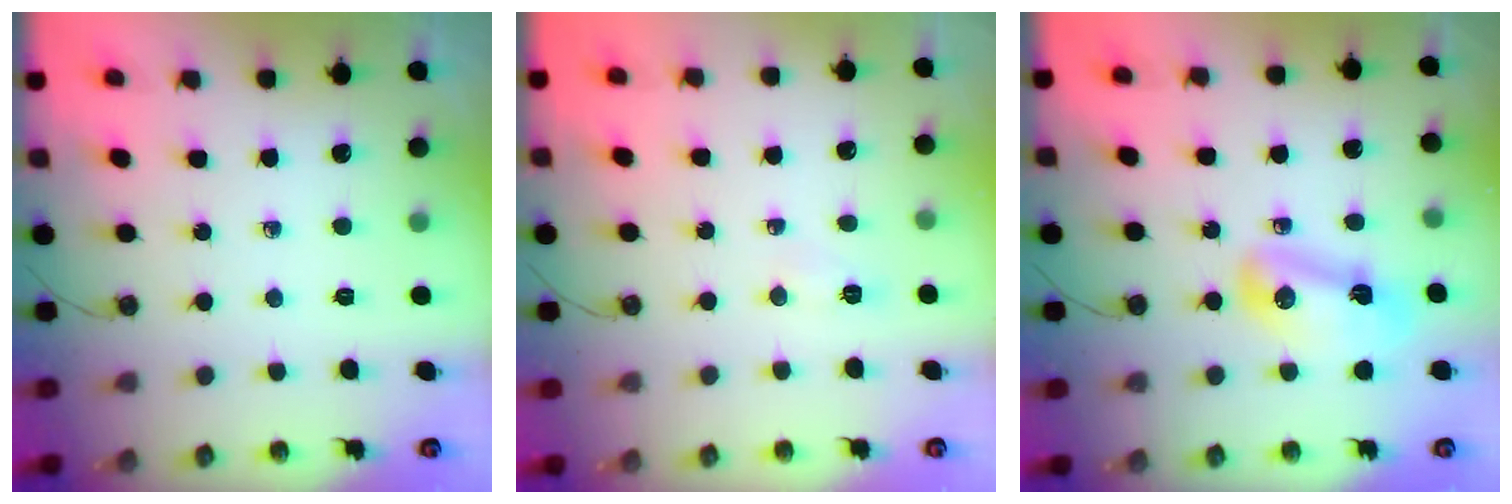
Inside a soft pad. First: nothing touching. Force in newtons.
{"total": 3.9, "press": 3.6, "slide": 1.5}
{"total": 8.2, "press": 8.1, "slide": 0.9}